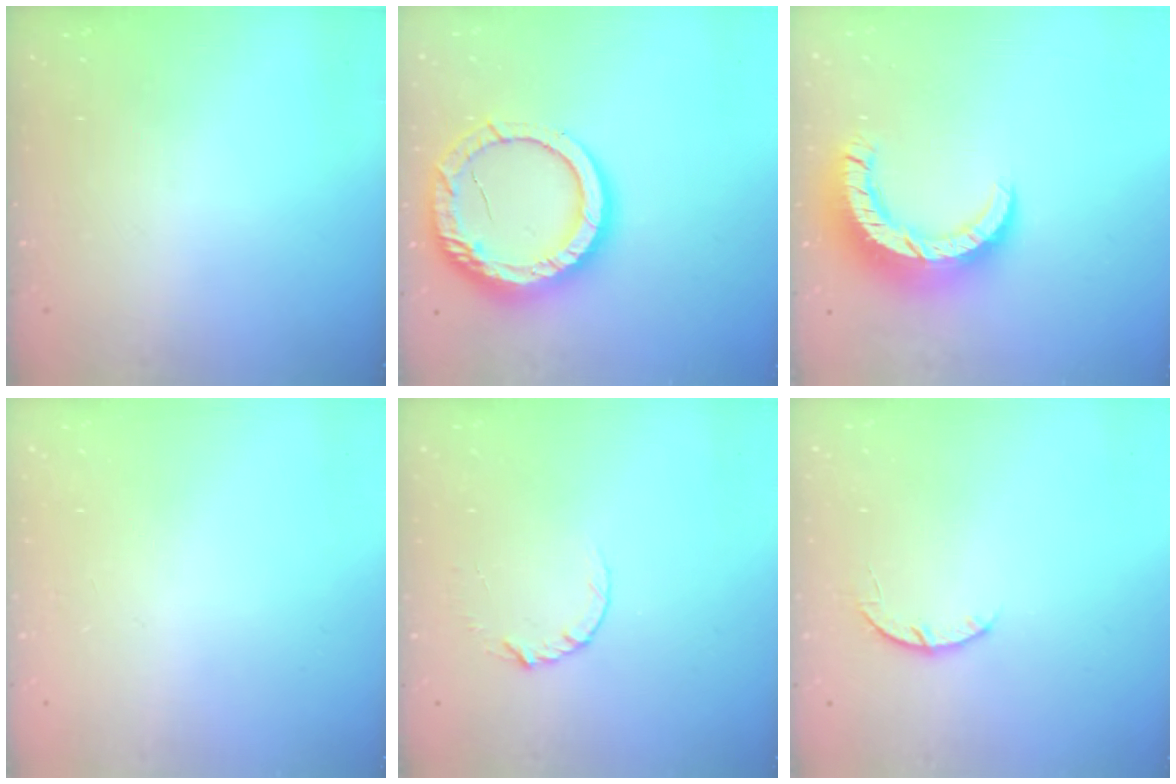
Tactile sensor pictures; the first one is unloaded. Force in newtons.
{"total": 16.5, "press": 16.5, "slide": 1.2}
{"total": 12.0, "press": 12.0, "slide": 1.2}
{"total": 2.5, "press": 2.5, "slide": 0.2}
{"total": 3.7, "press": 3.7, "slide": 0.5}
{"total": 4.0, "press": 4.0, "slide": 0.5}